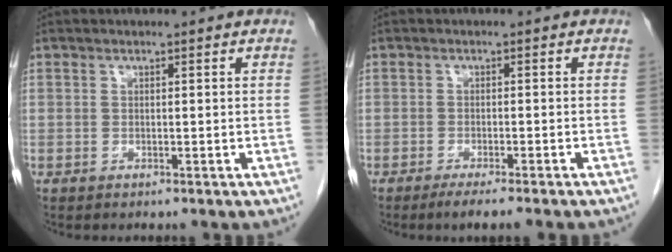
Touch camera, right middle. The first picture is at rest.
{"total": 4.3, "force": [-3.3, -0.3, 2.7], "torque": [-0.032, -0.007, -0.047]}